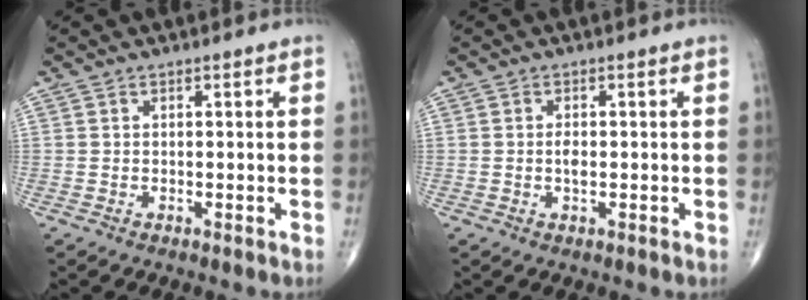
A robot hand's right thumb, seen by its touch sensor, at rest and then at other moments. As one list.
[{"total": 1.7, "force": [-0.2, 0.8, 1.5], "torque": [-0.023, -0.001, -0.005]}]